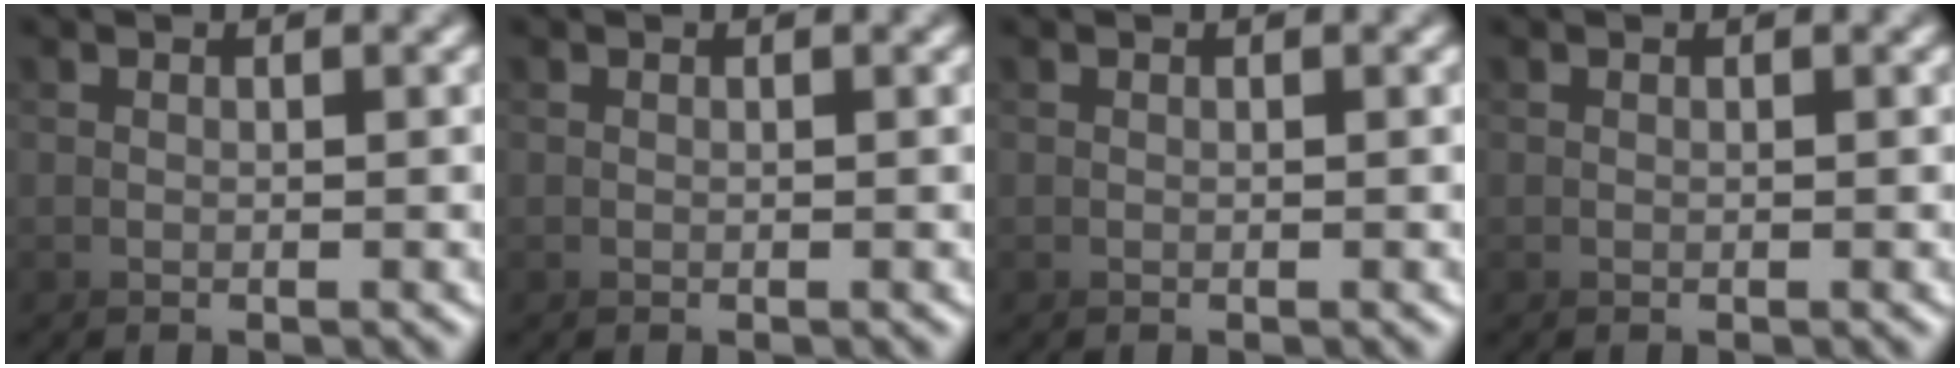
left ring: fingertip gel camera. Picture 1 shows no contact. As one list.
[{"total": 0.0}, {"total": 0.0}, {"total": 0.0}]